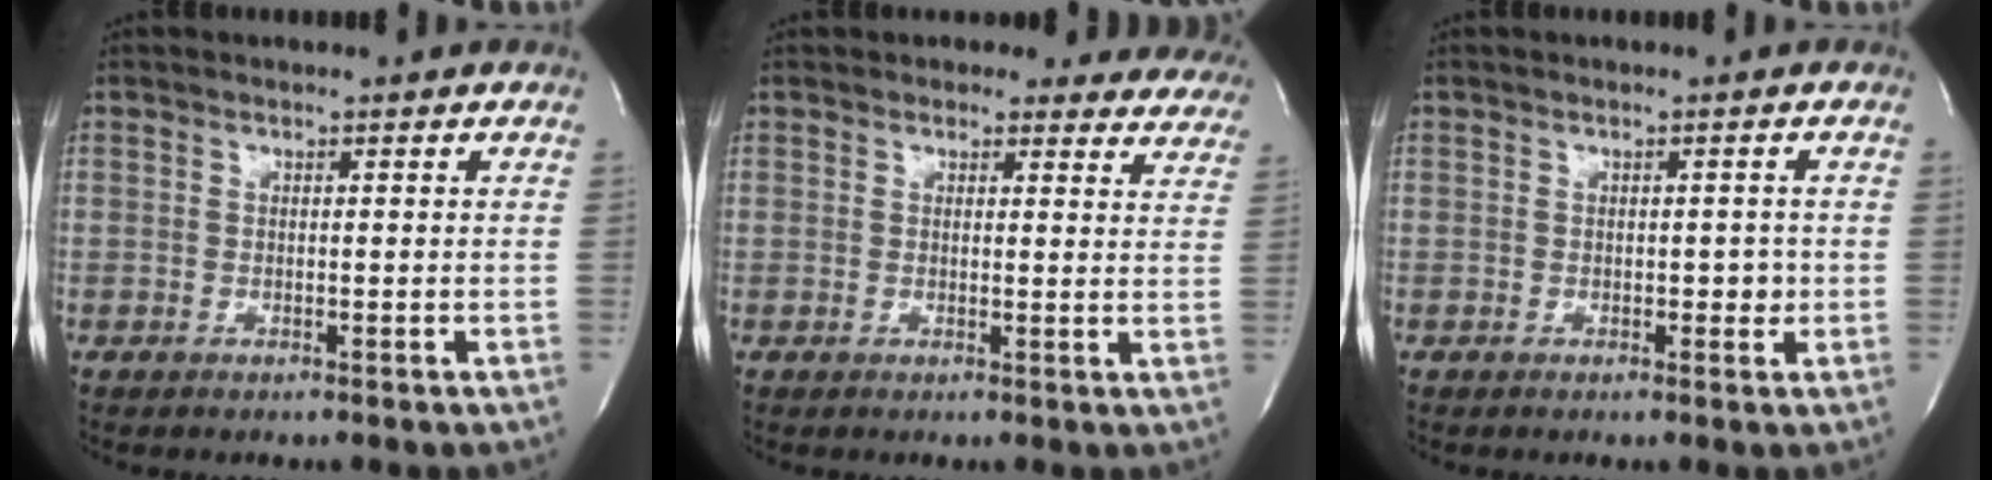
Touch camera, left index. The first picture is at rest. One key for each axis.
{"total": 11.7, "fx": 10.9, "fy": 4.2, "fz": 0.7, "tx": 0.043, "ty": -0.028, "tz": 0.081}
{"total": 1.6, "fx": -0.2, "fy": 1.0, "fz": 1.2, "tx": -0.012, "ty": 0.002, "tz": -0.001}